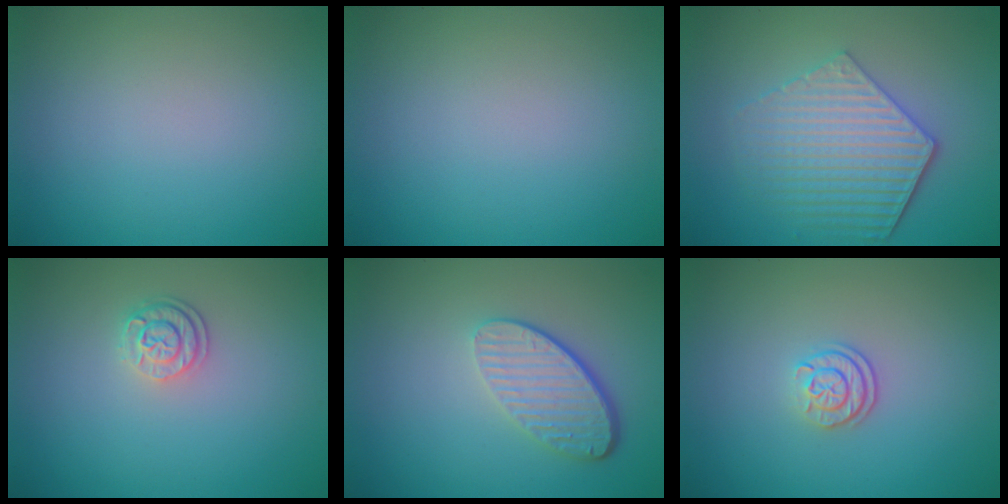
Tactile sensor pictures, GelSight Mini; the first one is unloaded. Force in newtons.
{"total": 0.0}
{"total": 5.1, "press": 4.3, "slide": 2.8}
{"total": 2.1, "press": 1.8, "slide": 1.2}
{"total": 4.5, "press": 3.2, "slide": 3.1}
{"total": 2.3, "press": 1.7, "slide": 1.5}